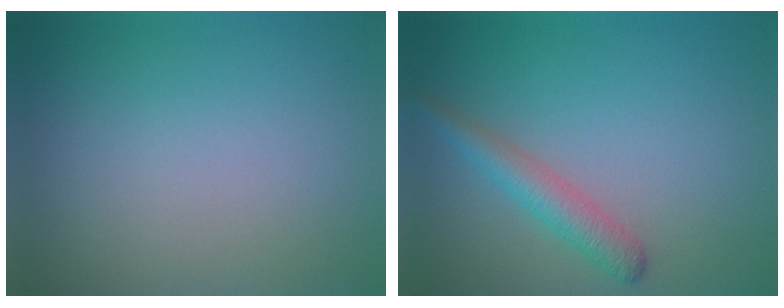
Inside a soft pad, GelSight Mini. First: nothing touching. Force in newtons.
{"total": 2.8, "press": 2.8, "slide": 0.1}